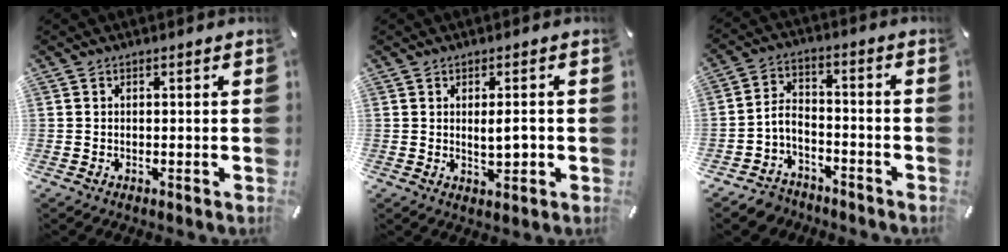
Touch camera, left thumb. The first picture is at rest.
{"total": 4.2, "force": [0.2, 1.6, 3.9], "torque": [-0.064, 0.000, 0.001]}
{"total": 5.9, "force": [-3.7, 4.0, 2.2], "torque": [-0.055, 0.009, -0.077]}